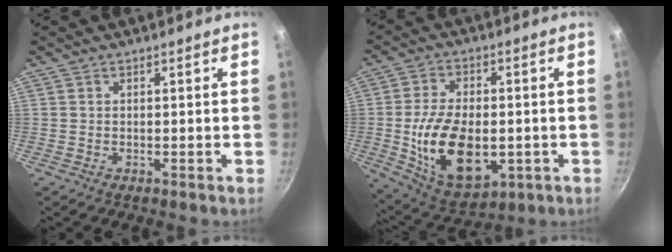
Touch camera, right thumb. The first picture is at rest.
{"total": 17.4, "force": [-2.8, 10.1, 13.9], "torque": [-0.227, -0.001, -0.026]}